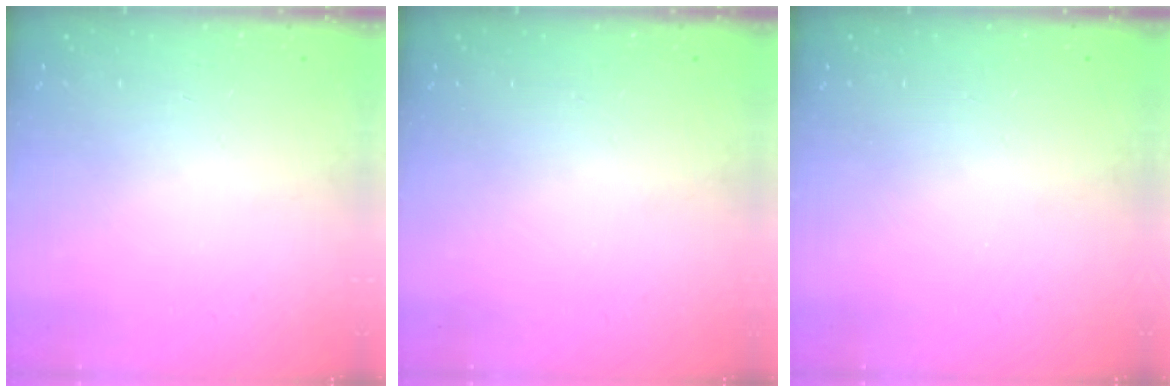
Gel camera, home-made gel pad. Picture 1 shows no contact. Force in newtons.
{"total": 0.0}
{"total": 0.0}